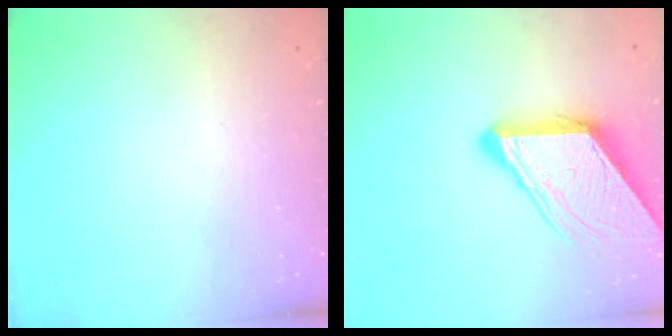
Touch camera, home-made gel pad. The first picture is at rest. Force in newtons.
{"total": 11.8, "press": 11.7, "slide": 1.2}